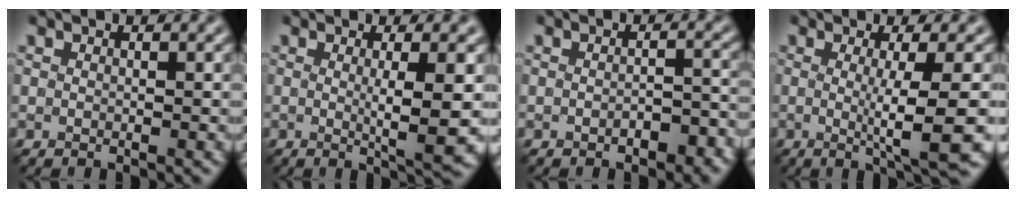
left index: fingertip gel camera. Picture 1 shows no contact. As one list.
[{"total": 5.2, "force": [-0.1, 0.7, 5.2], "torque": [-0.077, -0.007, 0.002]}, {"total": 2.5, "force": [-1.4, 0.9, 1.9], "torque": [-0.034, 0.002, -0.015]}, {"total": 6.7, "force": [-0.6, 1.1, 6.6], "torque": [-0.098, -0.008, -0.005]}]